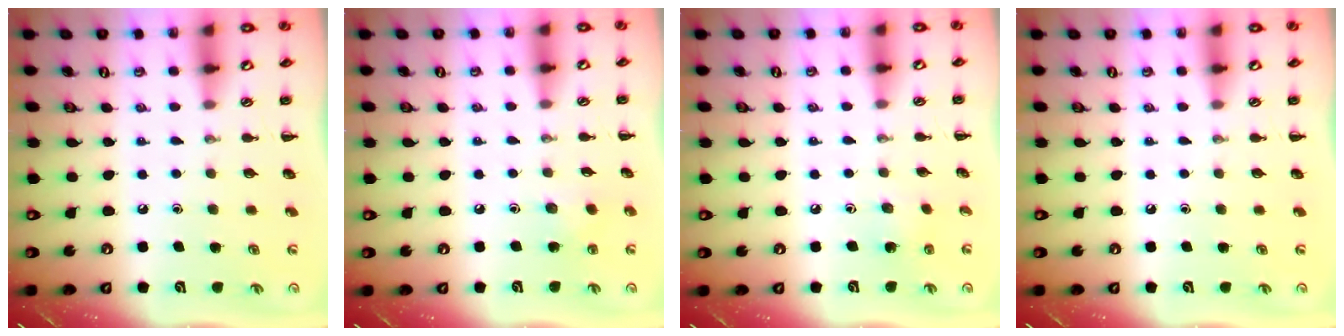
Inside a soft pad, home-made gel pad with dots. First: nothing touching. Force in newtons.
{"total": 4.0, "press": 3.8, "slide": 1.2}
{"total": 2.4, "press": 2.4, "slide": 0.6}
{"total": 0.0}